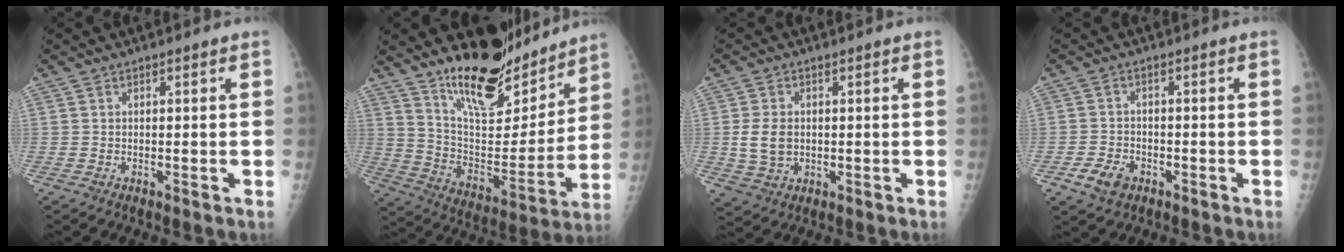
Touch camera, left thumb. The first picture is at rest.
{"total": 19.4, "force": [15.7, 6.7, 9.3], "torque": [-0.095, -0.114, 0.266]}
{"total": 6.4, "force": [0.1, 4.8, 4.2], "torque": [-0.071, -0.005, 0.012]}
{"total": 4.6, "force": [-2.3, 3.3, 2.3], "torque": [-0.036, 0.007, -0.036]}